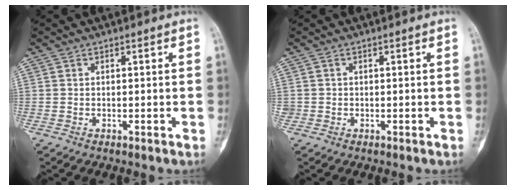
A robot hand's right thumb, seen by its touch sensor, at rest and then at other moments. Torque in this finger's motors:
{"motor_torque": [-0.09, -0.20, 0.27, -0.08, -0.02]}